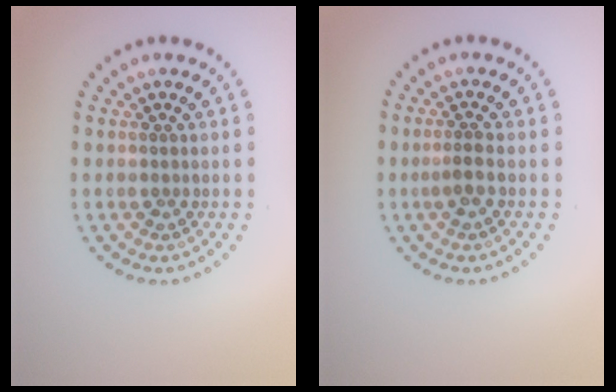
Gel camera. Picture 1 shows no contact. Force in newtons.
{"total": 1.3, "press": 1.0, "slide": 0.8}